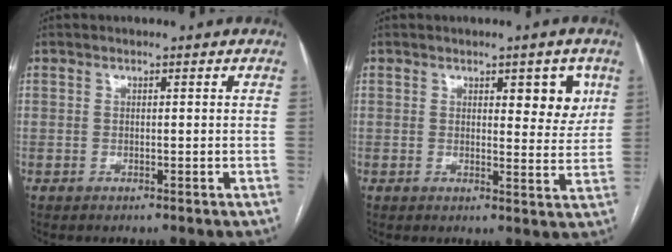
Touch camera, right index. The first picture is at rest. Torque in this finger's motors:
{"motor_torque": [0.01, 0.09, 0.09, 0.00]}